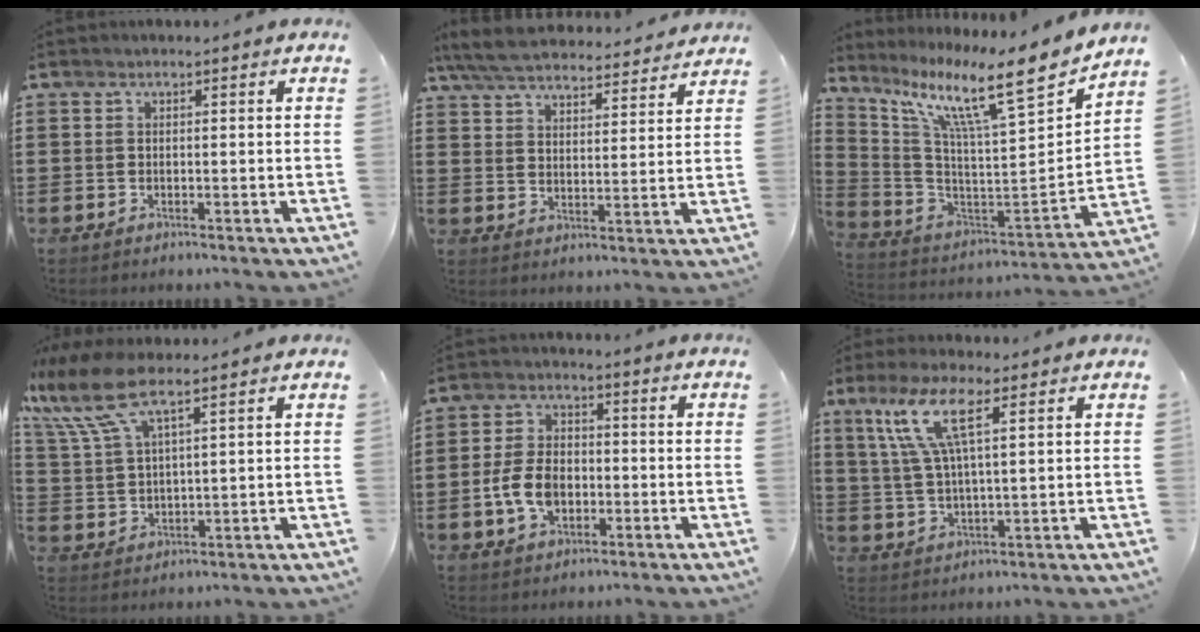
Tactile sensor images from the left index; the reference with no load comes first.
{"total": 6.6, "force": [6.2, 1.0, 2.0], "torque": [-0.065, -0.030, 0.110]}
{"total": 12.3, "force": [8.9, 0.7, 8.5], "torque": [-0.173, -0.075, 0.132]}
{"total": 9.4, "force": [6.2, 2.7, 6.5], "torque": [-0.165, -0.023, 0.107]}
{"total": 7.2, "force": [-2.0, 4.8, 5.1], "torque": [-0.126, 0.002, -0.043]}
{"total": 8.8, "force": [4.4, 1.9, 7.4], "torque": [-0.164, 0.004, 0.076]}